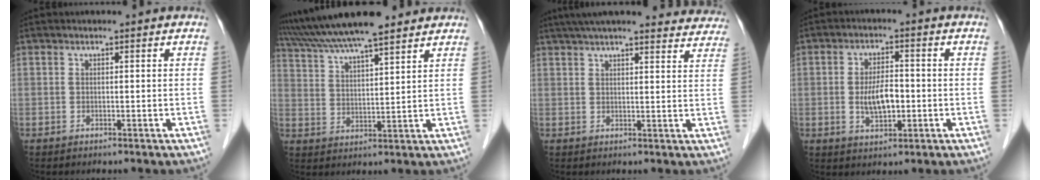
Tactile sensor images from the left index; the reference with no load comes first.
{"total": 15.6, "force": [13.4, 1.5, 7.8], "torque": [-0.143, 0.034, 0.225]}
{"total": 24.9, "force": [22.8, 4.0, 9.3], "torque": [-0.143, -0.001, 0.280]}
{"total": 5.7, "force": [-1.0, 2.4, 5.0], "torque": [-0.097, 0.000, -0.014]}